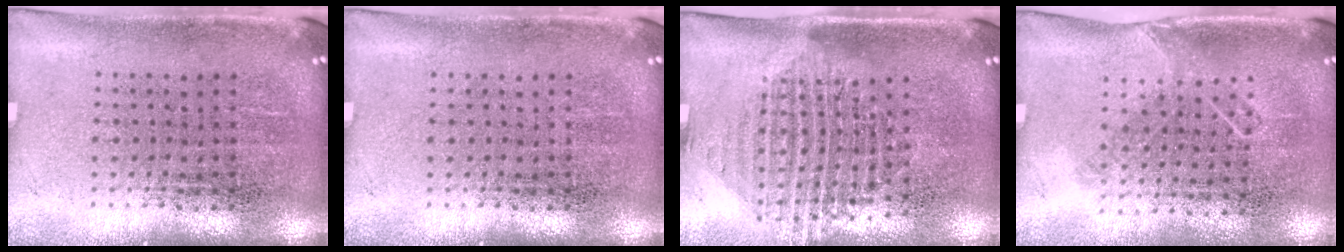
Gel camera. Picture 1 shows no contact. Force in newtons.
{"total": 0.0}
{"total": 1.5, "press": 1.2, "slide": 0.9}
{"total": 1.0, "press": 0.8, "slide": 0.6}